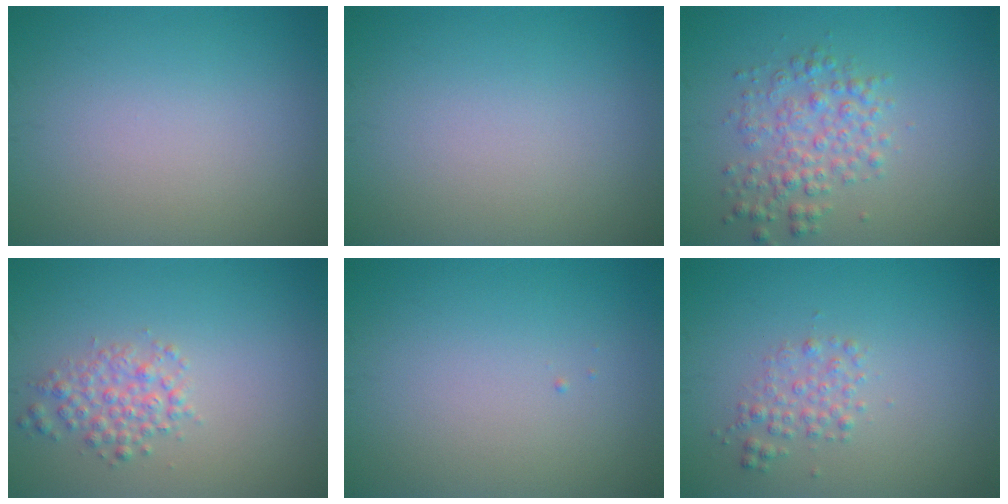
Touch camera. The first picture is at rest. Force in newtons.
{"total": 0.0}
{"total": 3.3, "press": 3.3, "slide": 0.1}
{"total": 2.4, "press": 2.4, "slide": 0.1}
{"total": 0.0}
{"total": 1.7, "press": 1.7, "slide": 0.1}